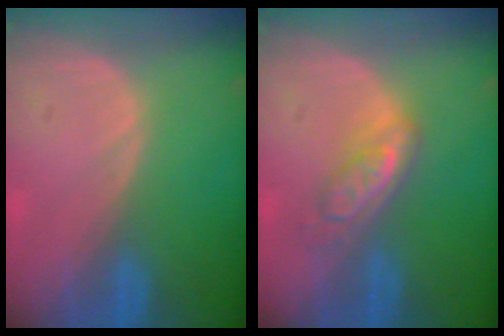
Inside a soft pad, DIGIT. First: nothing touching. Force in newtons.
{"total": 5.3, "press": 4.6, "slide": 2.7}